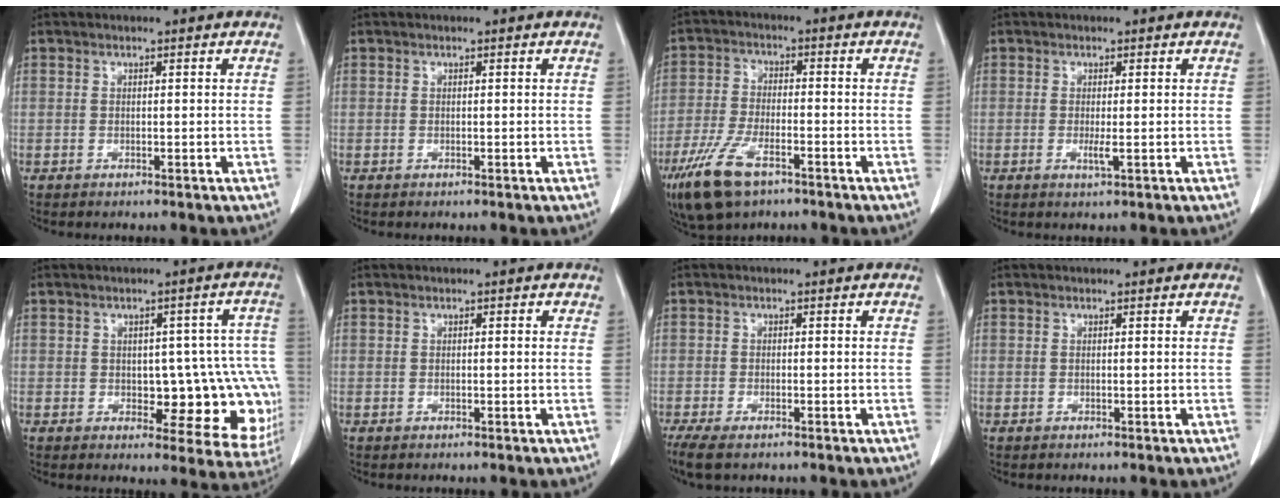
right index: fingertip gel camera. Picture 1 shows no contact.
{"total": 0.0}
{"total": 9.9, "force": [-6.1, 3.4, 7.1], "torque": [-0.151, -0.017, -0.109]}
{"total": 1.6, "force": [-0.3, 0.1, 1.5], "torque": [-0.031, -0.005, -0.003]}
{"total": 13.5, "force": [-2.0, 6.5, 11.7], "torque": [-0.090, 0.025, -0.008]}
{"total": 0.6, "force": [0.2, 0.3, 0.5], "torque": [-0.008, 0.003, 0.001]}
{"total": 5.2, "force": [-3.9, 1.6, 3.2], "torque": [-0.059, -0.015, -0.061]}
{"total": 0.0}